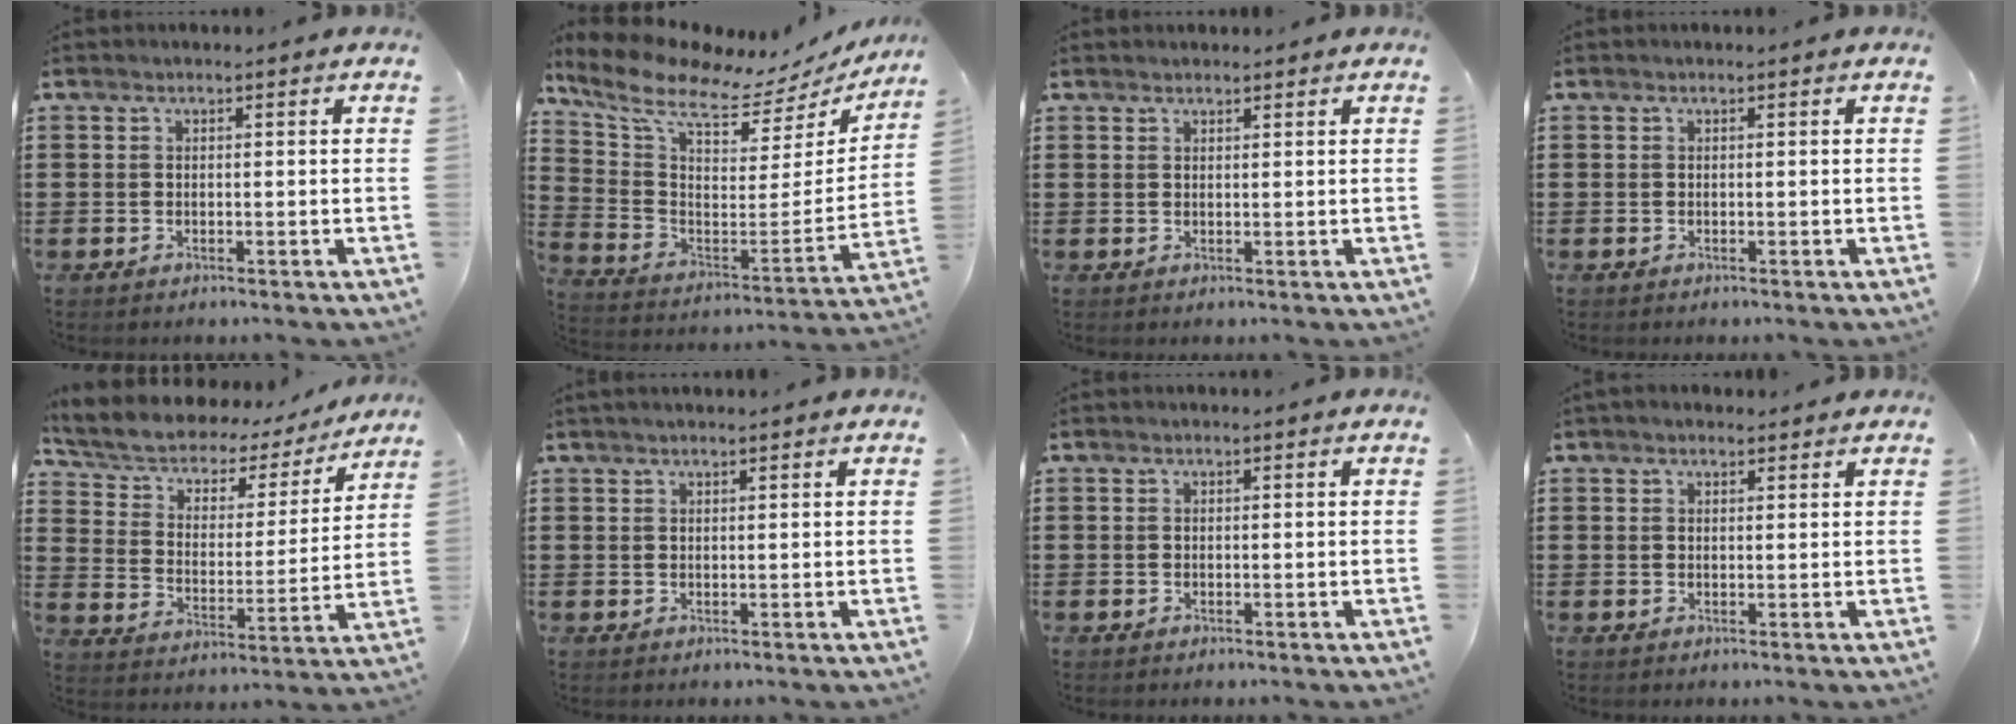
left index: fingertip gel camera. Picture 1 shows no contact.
{"total": 8.9, "force": [7.2, 2.0, 4.9], "torque": [-0.130, -0.061, 0.120]}
{"total": 1.0, "force": [1.0, 0.2, 0.1], "torque": [-0.003, 0.001, 0.019]}
{"total": 0.0}
{"total": 5.0, "force": [4.1, 2.4, 1.4], "torque": [-0.054, -0.032, 0.065]}
{"total": 0.8, "force": [0.7, 0.0, 0.4], "torque": [-0.009, 0.001, 0.014]}
{"total": 0.0}
{"total": 1.3, "force": [1.1, 0.5, 0.4], "torque": [-0.011, 0.004, 0.022]}